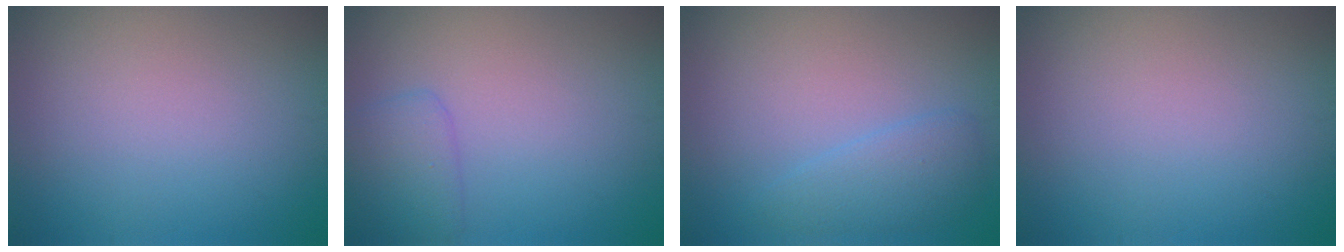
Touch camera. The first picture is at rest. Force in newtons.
{"total": 2.2, "press": 2.2, "slide": 0.2}
{"total": 2.3, "press": 2.3, "slide": 0.0}
{"total": 0.0}